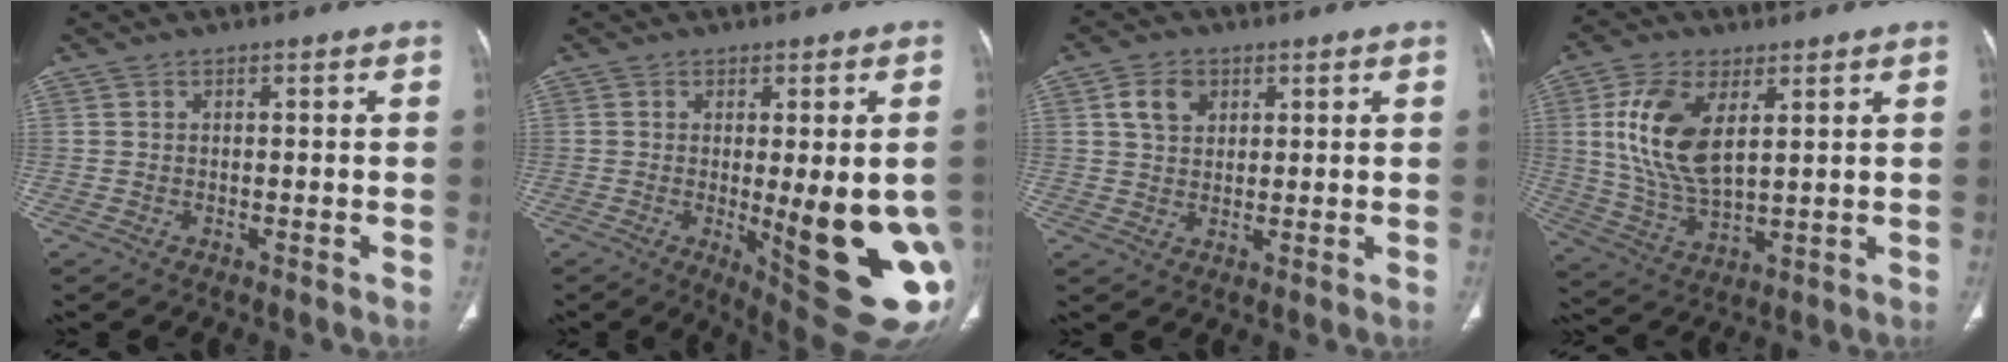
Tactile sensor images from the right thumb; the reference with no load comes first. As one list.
[{"total": 17.2, "force": [-3.0, 4.6, 16.3], "torque": [-0.163, -0.025, -0.017]}, {"total": 5.3, "force": [2.1, 3.9, 2.8], "torque": [-0.032, -0.005, 0.038]}, {"total": 13.7, "force": [4.1, 6.9, 11.1], "torque": [-0.221, -0.018, 0.085]}]